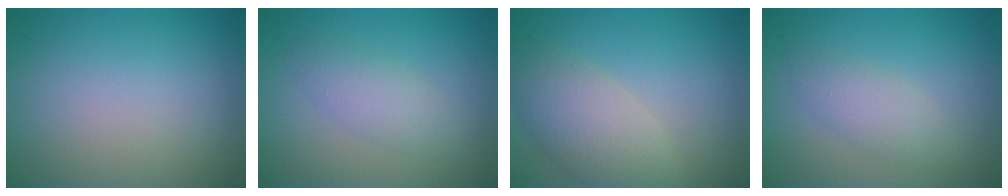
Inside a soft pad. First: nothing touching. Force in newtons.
{"total": 2.4, "press": 2.4, "slide": 0.0}
{"total": 4.7, "press": 4.6, "slide": 0.5}
{"total": 2.4, "press": 2.4, "slide": 0.1}